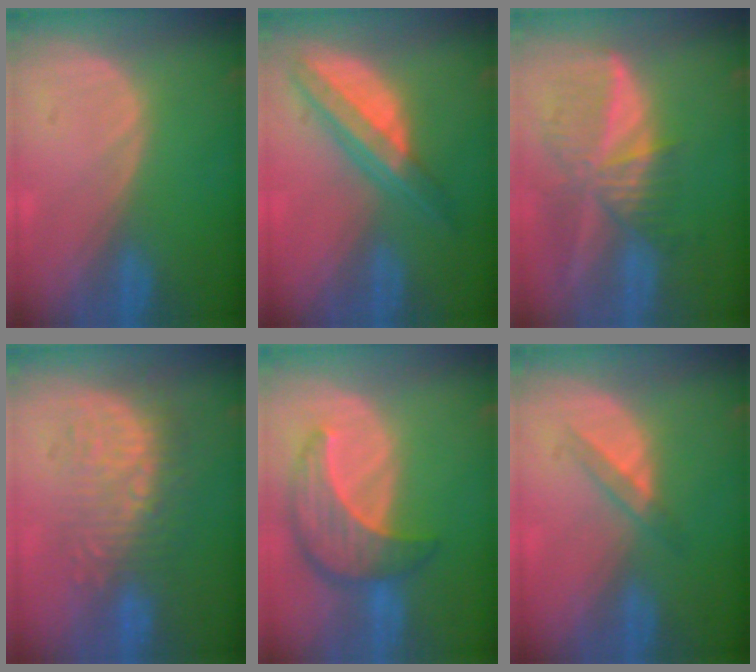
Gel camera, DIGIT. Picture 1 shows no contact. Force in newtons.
{"total": 7.5, "press": 6.3, "slide": 4.0}
{"total": 9.3, "press": 8.1, "slide": 4.6}
{"total": 8.9, "press": 8.6, "slide": 2.3}
{"total": 8.6, "press": 7.8, "slide": 3.8}
{"total": 2.6, "press": 2.4, "slide": 1.0}